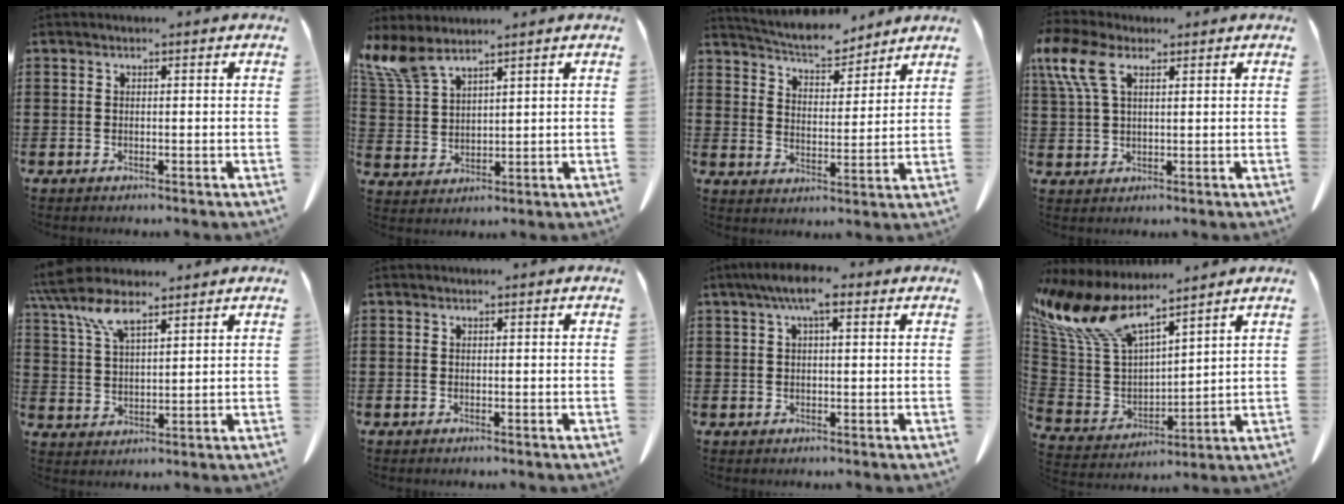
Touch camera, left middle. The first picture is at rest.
{"total": 6.5, "force": [5.1, 1.7, 3.7], "torque": [-0.103, -0.017, 0.091]}
{"total": 6.0, "force": [5.8, 0.9, 1.2], "torque": [-0.050, -0.030, 0.103]}
{"total": 7.9, "force": [3.9, 3.9, 5.8], "torque": [-0.145, 0.004, 0.068]}
{"total": 8.4, "force": [6.2, 2.5, 5.0], "torque": [-0.124, -0.012, 0.111]}
{"total": 0.0}
{"total": 5.6, "force": [2.5, 1.5, 4.7], "torque": [-0.089, 0.007, 0.041]}
{"total": 12.3, "force": [9.4, 4.0, 6.9], "torque": [-0.180, -0.051, 0.167]}